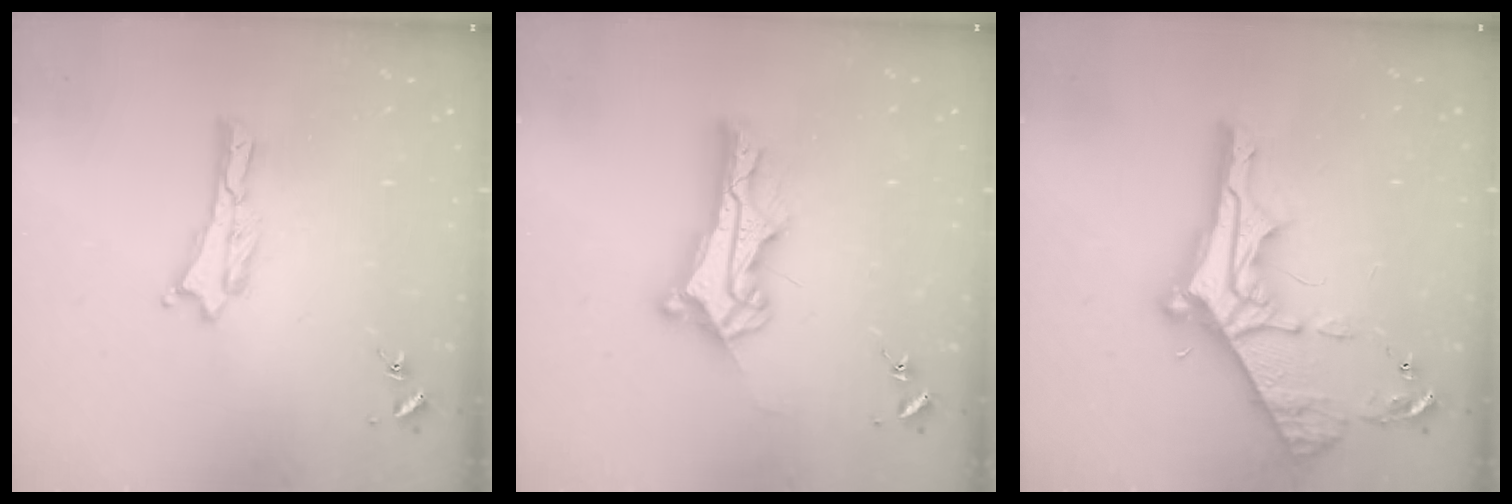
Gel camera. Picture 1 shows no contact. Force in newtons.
{"total": 9.7, "press": 9.7, "slide": 0.8}
{"total": 11.8, "press": 11.7, "slide": 1.2}